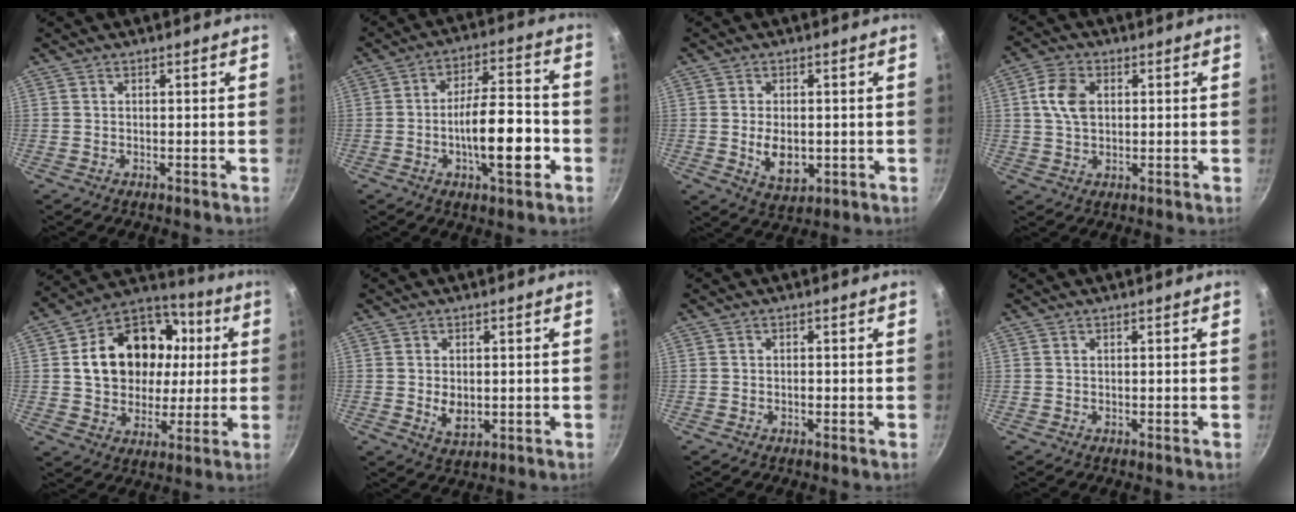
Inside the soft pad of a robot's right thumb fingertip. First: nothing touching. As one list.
[{"total": 14.1, "force": [-3.9, 5.1, 12.6], "torque": [-0.177, 0.037, -0.064]}, {"total": 6.7, "force": [-0.7, 4.3, 5.1], "torque": [-0.074, -0.007, 0.000]}, {"total": 6.6, "force": [1.2, 4.5, 4.8], "torque": [-0.083, 0.008, 0.019]}, {"total": 20.9, "force": [3.3, 16.5, 12.3], "torque": [-0.181, 0.028, 0.053]}, {"total": 4.2, "force": [-0.1, 2.8, 3.1], "torque": [-0.049, -0.012, 0.006]}, {"total": 0.7, "force": [-0.2, 0.5, 0.4], "torque": [-0.005, 0.003, -0.005]}, {"total": 0.0}]